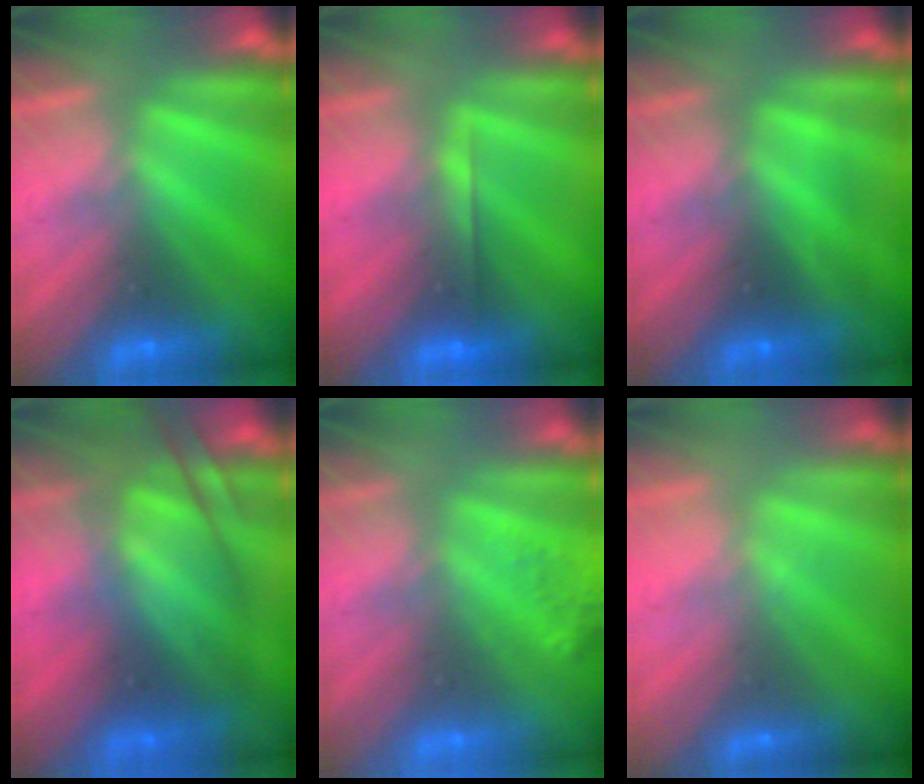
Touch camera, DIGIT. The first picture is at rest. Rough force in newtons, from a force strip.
{"total": 2.5}
{"total": 1.7}
{"total": 7.3}
{"total": 7.0}
{"total": 2.2}